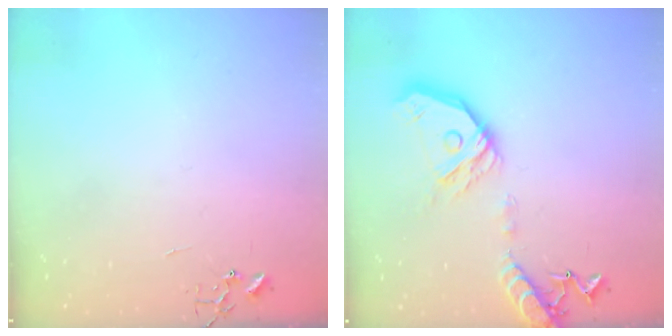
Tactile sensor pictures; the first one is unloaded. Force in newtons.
{"total": 17.9, "press": 17.7, "slide": 2.6}